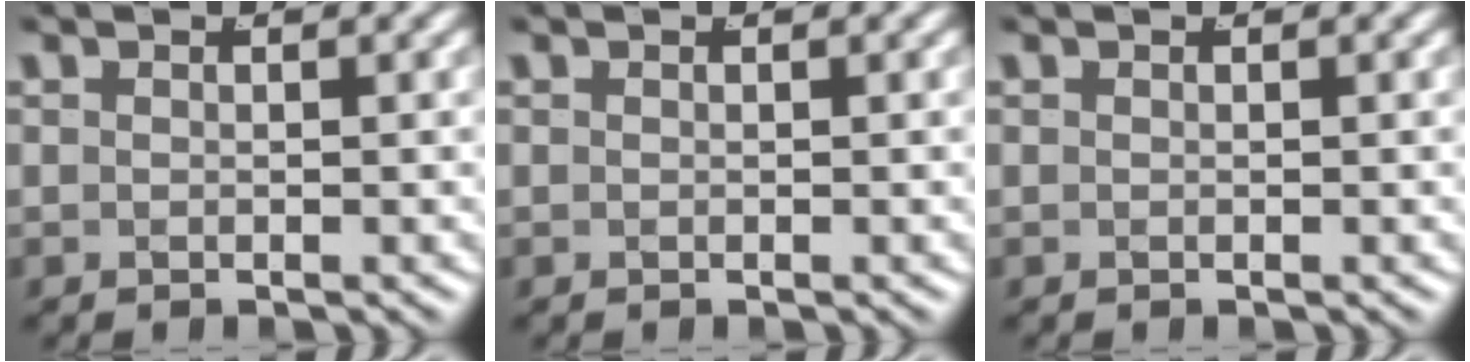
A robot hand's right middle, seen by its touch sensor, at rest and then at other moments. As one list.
[{"total": 0.0}, {"total": 0.0}]